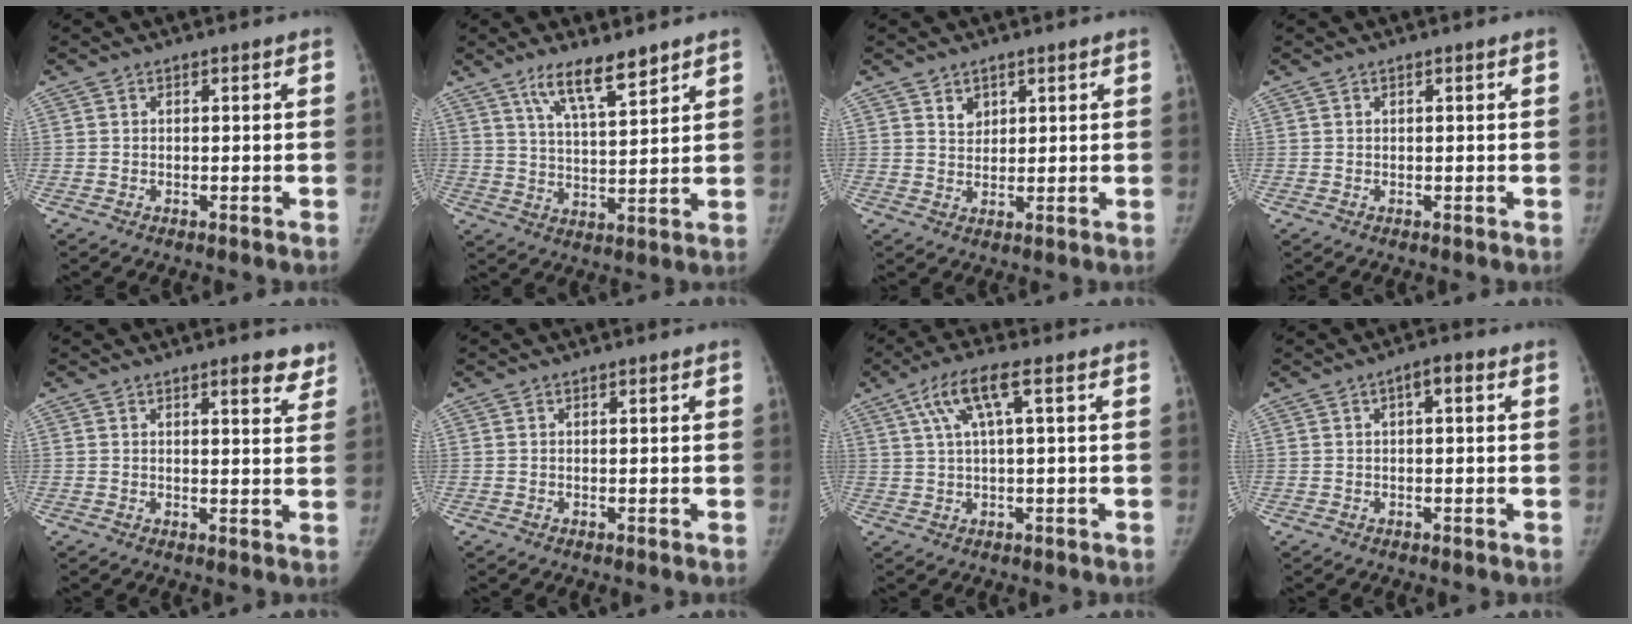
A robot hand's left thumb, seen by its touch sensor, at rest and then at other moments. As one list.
[{"total": 8.6, "force": [6.2, 1.9, 5.7], "torque": [-0.090, -0.037, 0.114]}, {"total": 2.7, "force": [1.7, 1.9, 0.8], "torque": [0.002, -0.012, 0.030]}, {"total": 0.0}, {"total": 4.5, "force": [3.2, 1.4, 2.9], "torque": [-0.016, -0.017, 0.037]}, {"total": 0.0}, {"total": 6.8, "force": [2.3, 1.0, 6.3], "torque": [-0.146, 0.019, 0.046]}, {"total": 2.5, "force": [0.4, 1.0, 2.3], "torque": [-0.029, 0.011, -0.001]}]